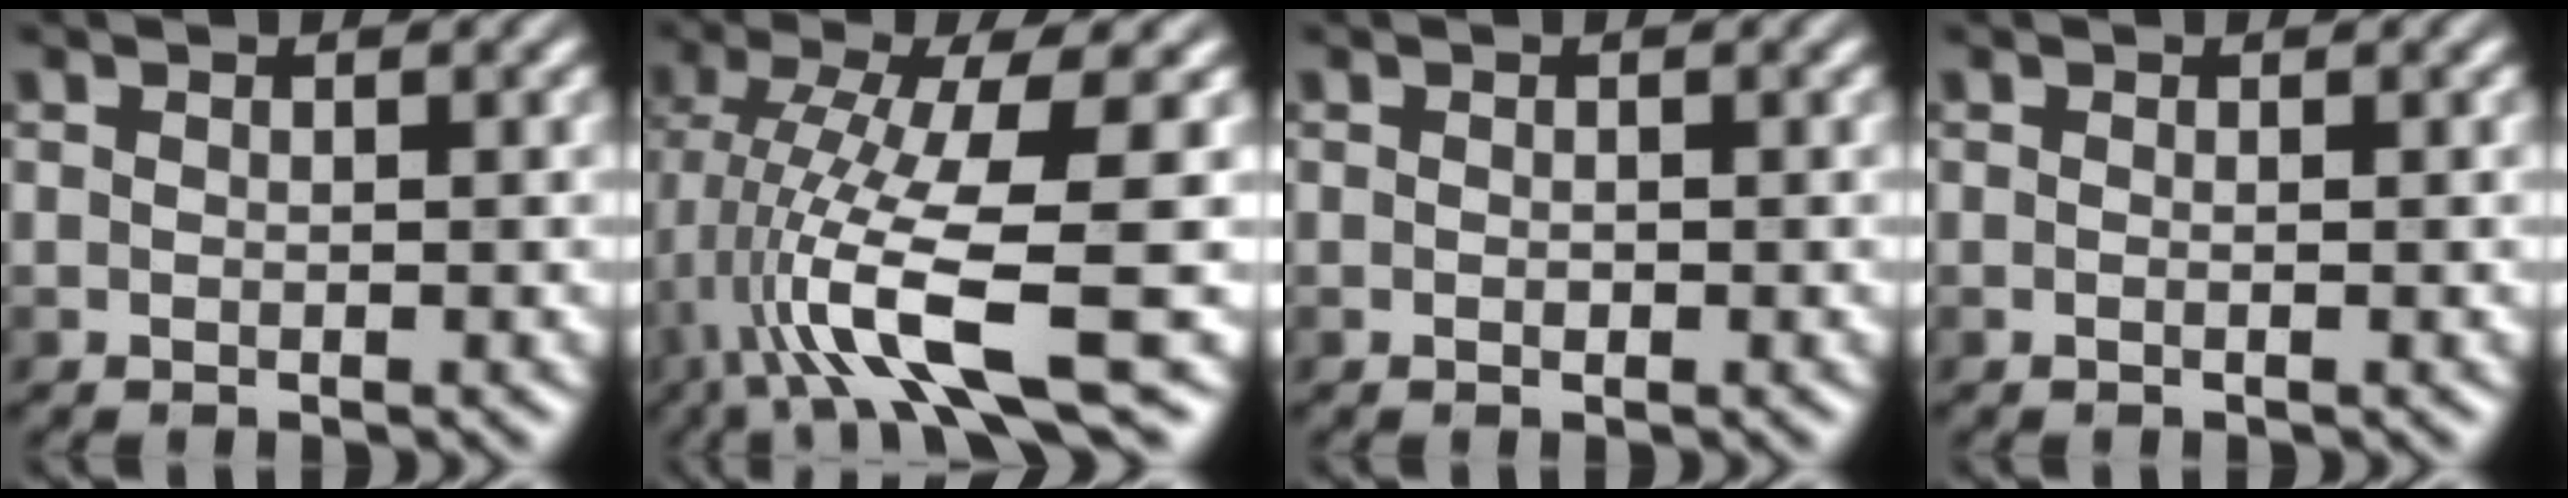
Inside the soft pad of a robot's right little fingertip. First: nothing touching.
{"total": 8.4, "force": [-2.1, 1.1, 8.1], "torque": [-0.165, 0.000, -0.039]}
{"total": 0.0}
{"total": 0.0}